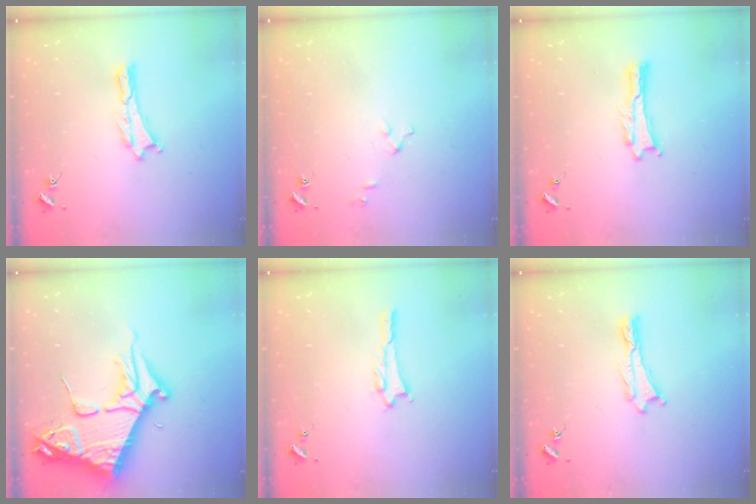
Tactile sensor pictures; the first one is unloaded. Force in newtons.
{"total": 2.6, "press": 2.6, "slide": 0.3}
{"total": 0.0}
{"total": 10.7, "press": 10.7, "slide": 1.2}
{"total": 0.6, "press": 0.6, "slide": 0.1}
{"total": 0.0}